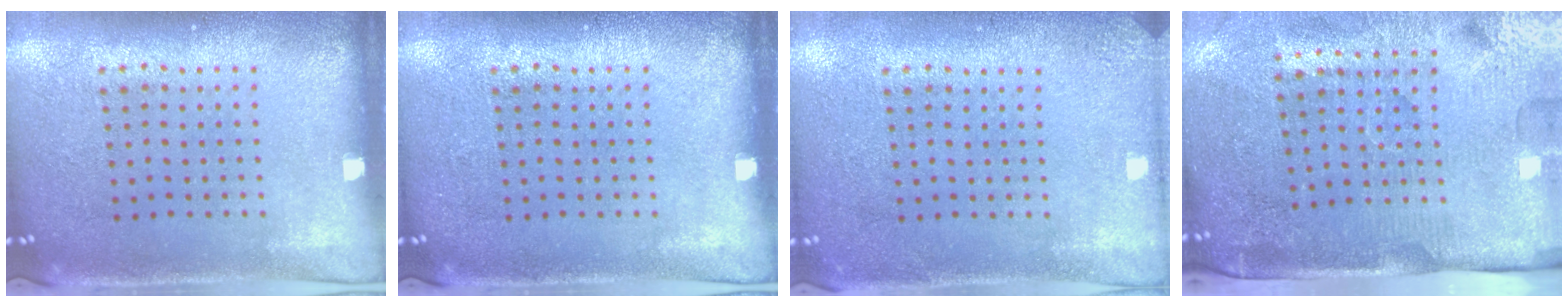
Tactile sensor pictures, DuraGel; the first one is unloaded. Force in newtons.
{"total": 0.0}
{"total": 1.7, "press": 1.7, "slide": 0.2}
{"total": 4.3, "press": 3.7, "slide": 2.2}